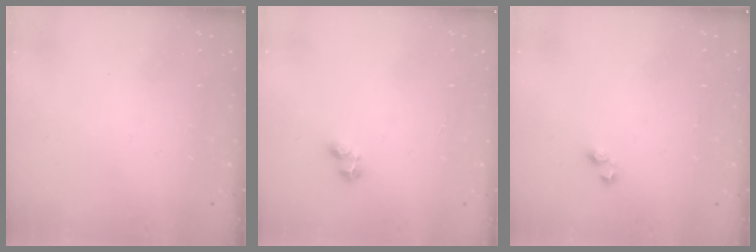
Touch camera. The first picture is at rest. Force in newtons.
{"total": 3.4, "press": 3.3, "slide": 0.7}
{"total": 2.8, "press": 2.8, "slide": 0.3}